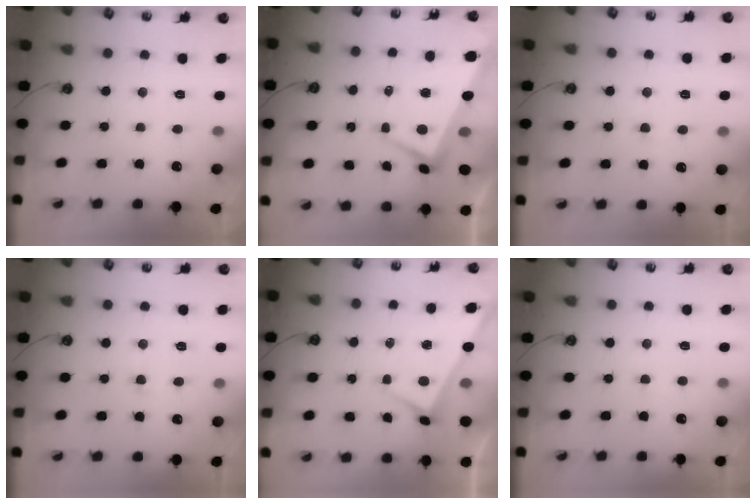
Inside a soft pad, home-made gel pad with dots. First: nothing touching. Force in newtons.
{"total": 2.0, "press": 1.6, "slide": 1.2}
{"total": 2.0, "press": 2.0, "slide": 0.4}
{"total": 0.8, "press": 0.5, "slide": 0.6}
{"total": 1.7, "press": 1.7, "slide": 0.1}
{"total": 0.5, "press": 0.3, "slide": 0.4}